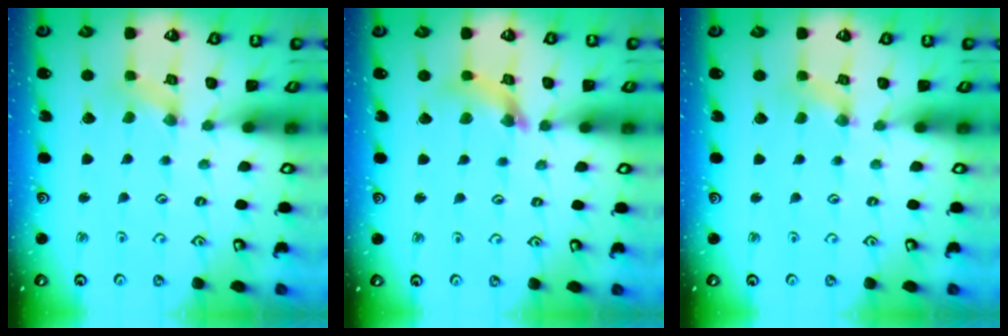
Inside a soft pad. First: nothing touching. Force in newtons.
{"total": 6.8, "press": 6.7, "slide": 0.6}
{"total": 0.0}